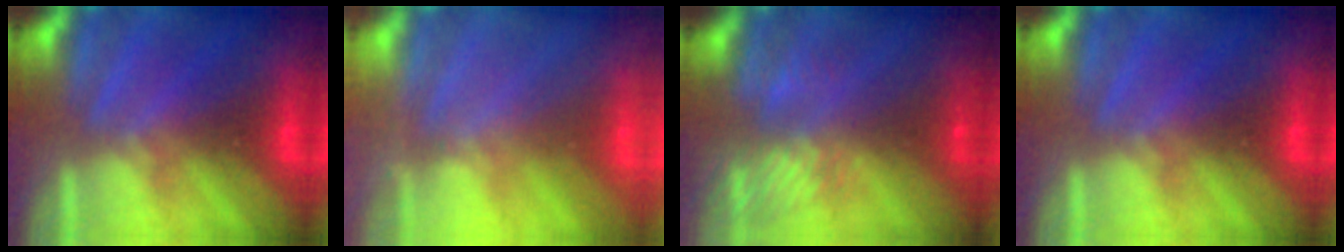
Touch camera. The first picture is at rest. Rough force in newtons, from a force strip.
{"total": 2.4}
{"total": 6.2}
{"total": 0.0}